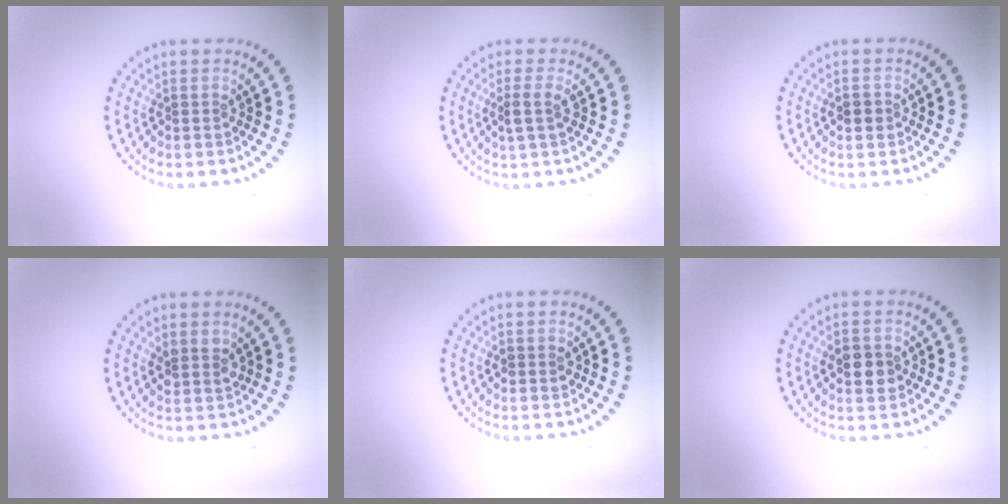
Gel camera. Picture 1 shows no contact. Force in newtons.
{"total": 1.8, "press": 1.5, "slide": 1.1}
{"total": 1.4, "press": 1.4, "slide": 0.1}
{"total": 1.7, "press": 1.5, "slide": 0.7}
{"total": 0.9, "press": 0.9, "slide": 0.1}
{"total": 2.7, "press": 2.7, "slide": 0.0}